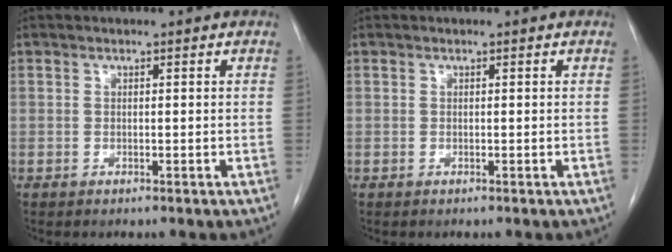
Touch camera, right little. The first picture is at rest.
{"total": 0.0}